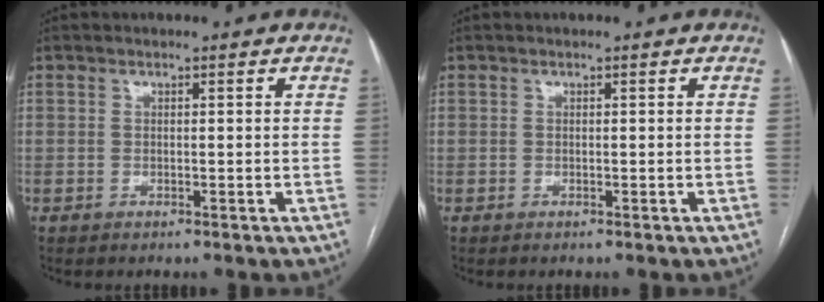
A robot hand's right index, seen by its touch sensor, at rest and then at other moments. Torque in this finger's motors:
{"motor_torque": [0.00, 0.00, 0.00, 0.00]}